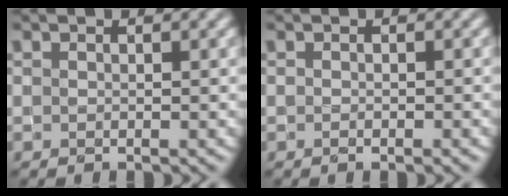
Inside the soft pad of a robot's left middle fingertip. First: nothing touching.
{"total": 1.2, "force": [-0.6, 0.3, 1.0], "torque": [-0.008, -0.002, -0.005]}